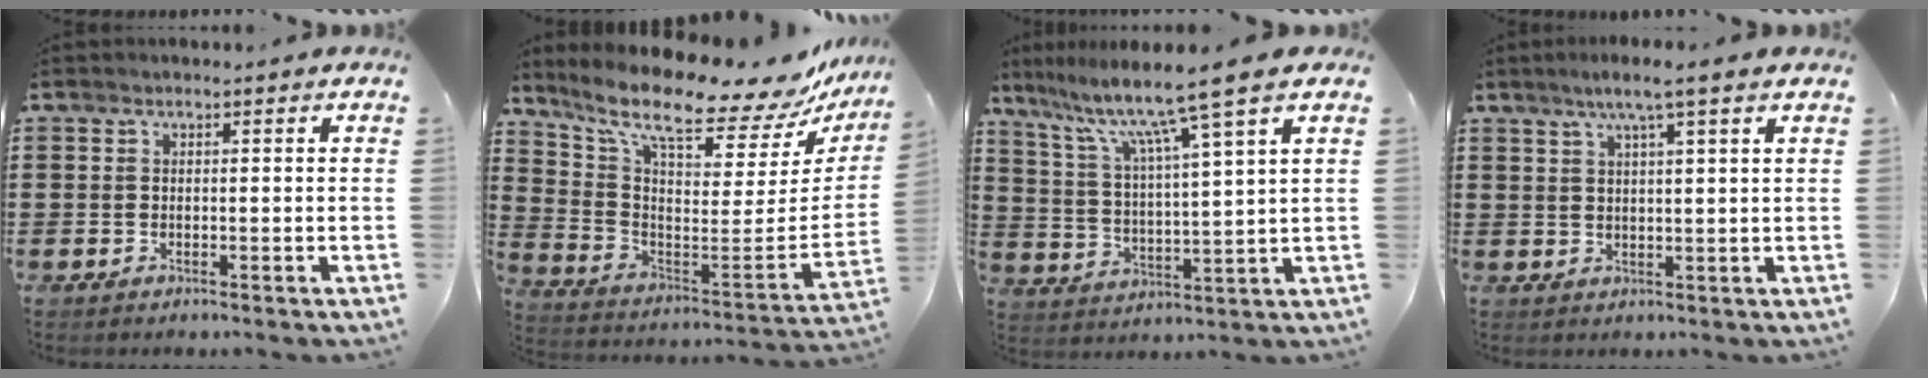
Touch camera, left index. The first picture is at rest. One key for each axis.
{"total": 11.3, "fx": 9.0, "fy": 2.1, "fz": 6.6, "tx": -0.152, "ty": -0.075, "tz": 0.147}
{"total": 10.0, "fx": 7.6, "fy": -0.8, "fz": 6.6, "tx": -0.155, "ty": -0.040, "tz": 0.117}
{"total": 4.3, "fx": 3.0, "fy": -0.5, "fz": 3.0, "tx": -0.065, "ty": 0.001, "tz": 0.050}